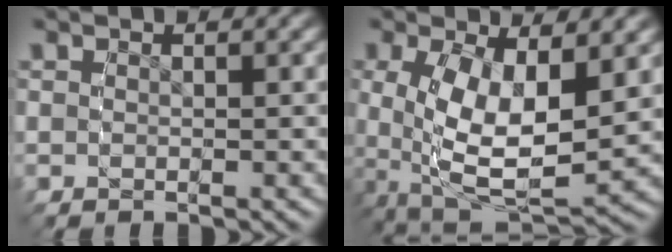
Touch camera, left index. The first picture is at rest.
{"total": 9.6, "force": [-1.8, 6.3, 7.1], "torque": [-0.150, -0.061, 0.000]}